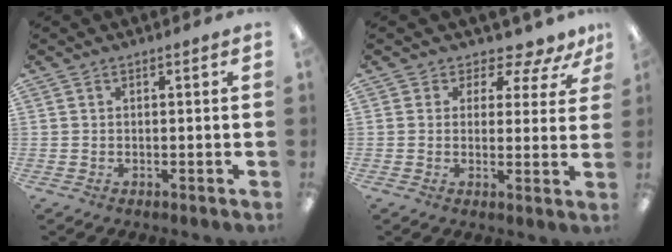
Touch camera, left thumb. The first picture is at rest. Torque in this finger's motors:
{"motor_torque": [-0.02, -0.07, -0.26, -0.22, 0.00]}